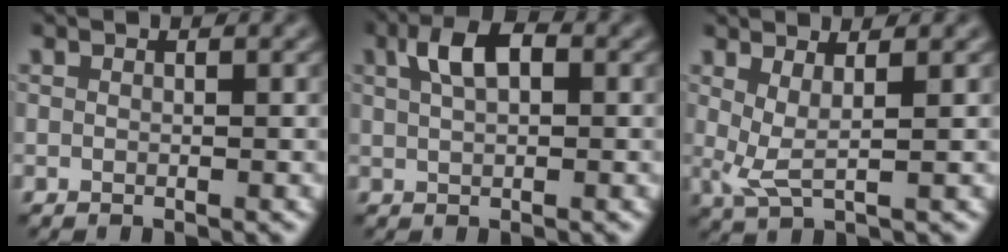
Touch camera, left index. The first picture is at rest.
{"total": 3.5, "force": [1.1, 1.8, 2.8], "torque": [-0.053, 0.011, 0.019]}
{"total": 2.6, "force": [0.8, 0.5, 2.3], "torque": [-0.050, -0.007, 0.018]}